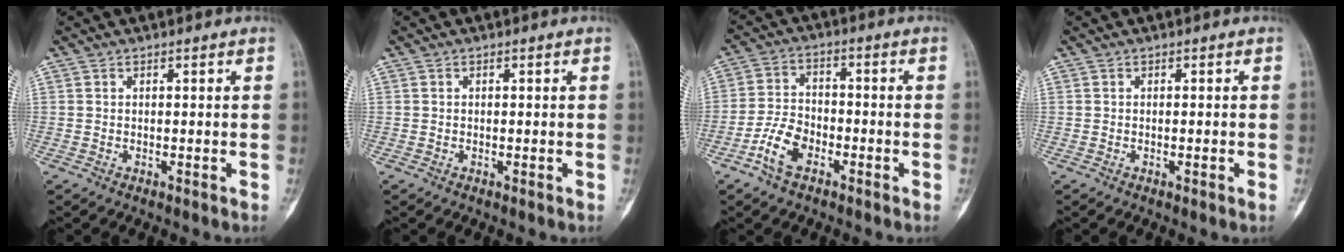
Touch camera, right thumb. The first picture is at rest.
{"total": 0.0}
{"total": 7.1, "force": [-3.9, 4.1, 4.2], "torque": [-0.079, 0.023, -0.080]}
{"total": 1.2, "force": [-0.3, 0.1, 1.2], "torque": [-0.020, 0.000, -0.002]}